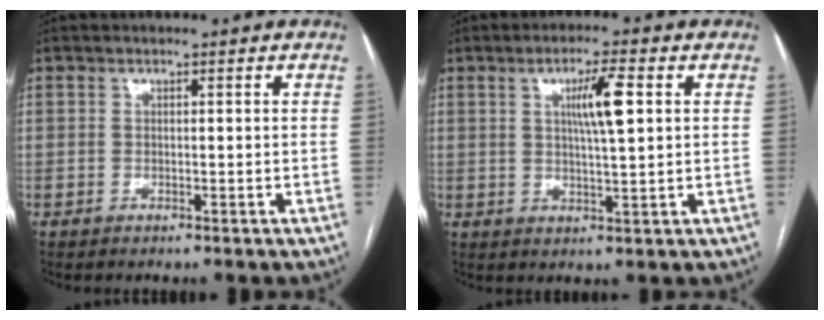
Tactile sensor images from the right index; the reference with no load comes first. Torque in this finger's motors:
{"motor_torque": [0.43, 0.31, 0.15, 0.07]}